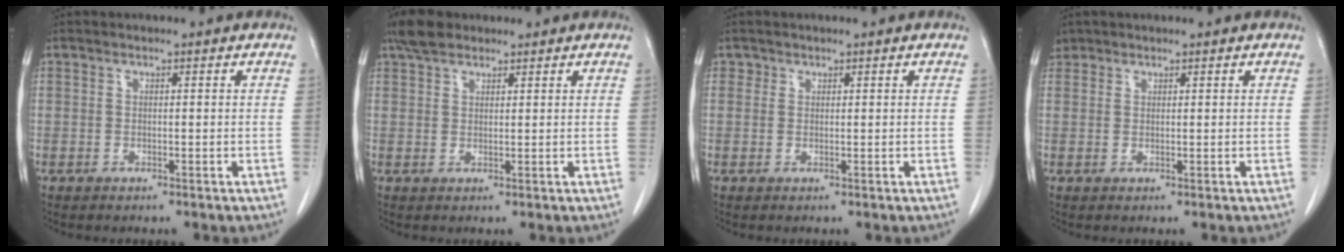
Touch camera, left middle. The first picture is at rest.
{"total": 3.7, "force": [3.0, 1.8, 1.3], "torque": [-0.031, 0.014, 0.056]}
{"total": 0.7, "force": [0.5, 0.5, 0.0], "torque": [0.008, 0.000, 0.008]}
{"total": 1.7, "force": [1.3, 1.1, -0.1], "torque": [0.003, 0.009, 0.022]}